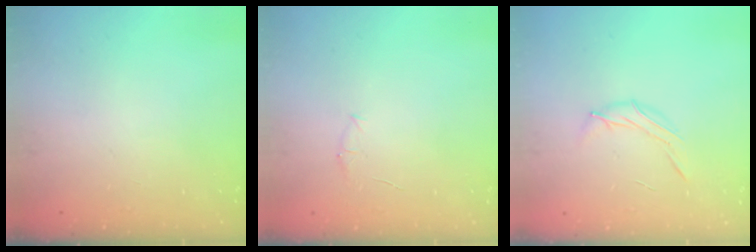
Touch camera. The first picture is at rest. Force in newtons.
{"total": 4.0, "press": 3.8, "slide": 1.2}
{"total": 6.8, "press": 6.8, "slide": 0.5}